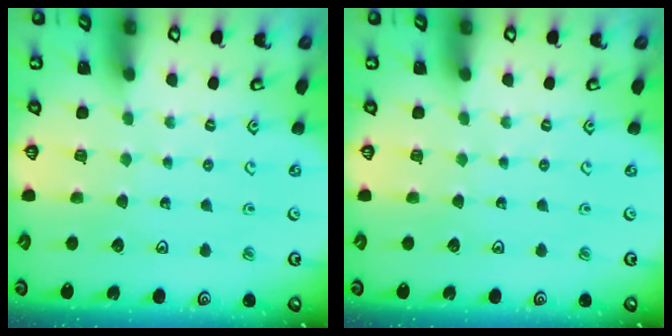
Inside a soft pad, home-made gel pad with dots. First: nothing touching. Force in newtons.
{"total": 0.0}